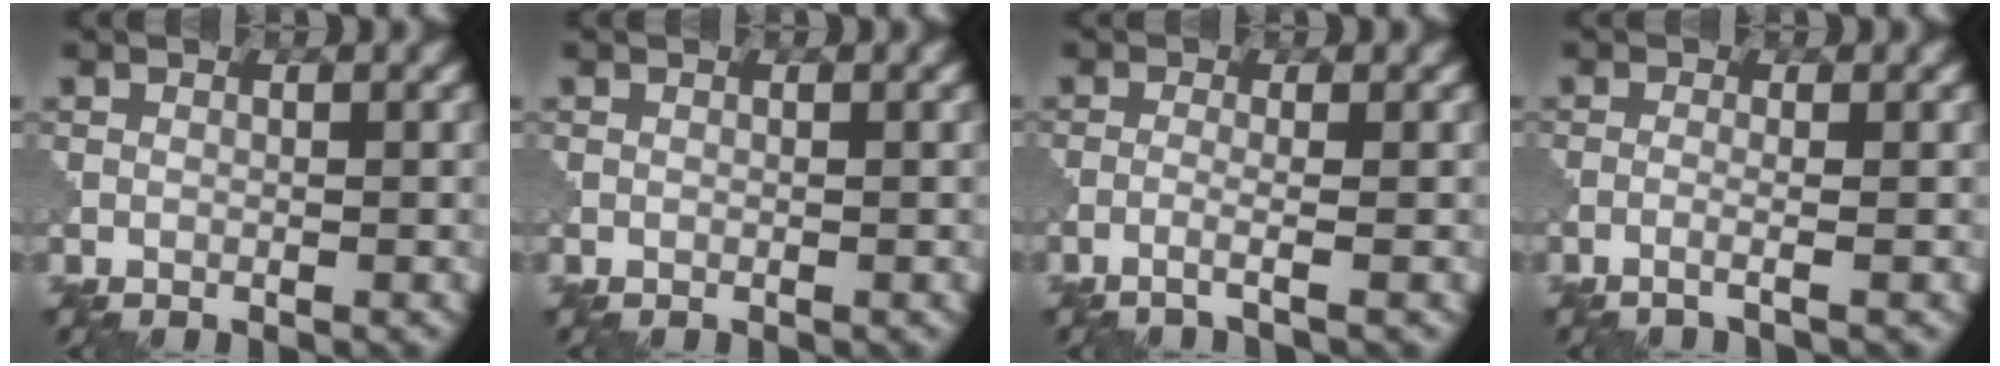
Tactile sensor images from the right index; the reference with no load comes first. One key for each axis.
{"total": 0.0}
{"total": 1.8, "fx": -0.9, "fy": 0.4, "fz": 1.5, "tx": -0.014, "ty": 0.003, "tz": -0.034}
{"total": 1.6, "fx": -0.6, "fy": 0.5, "fz": 1.4, "tx": -0.012, "ty": 0.000, "tz": -0.026}